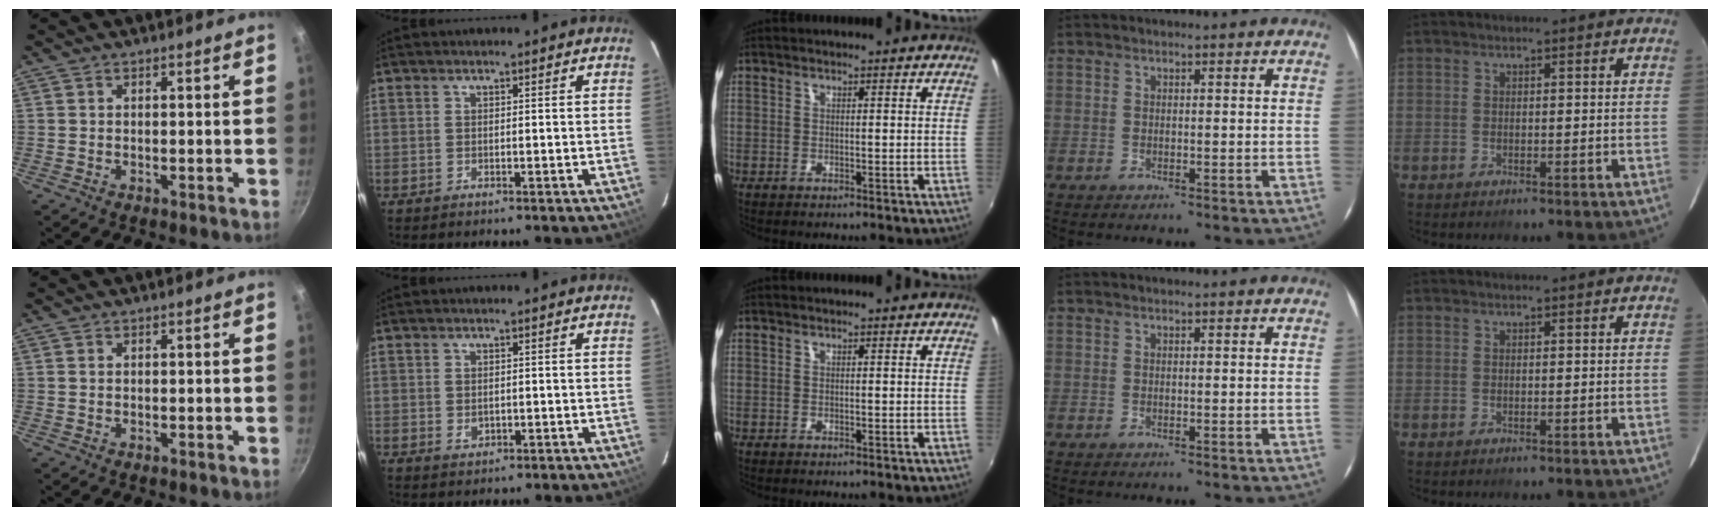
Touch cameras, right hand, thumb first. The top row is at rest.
{"index": {"total": 1.9, "force": [-0.3, 1.5, 1.1], "torque": [-0.018, 0.000, -0.002]}}